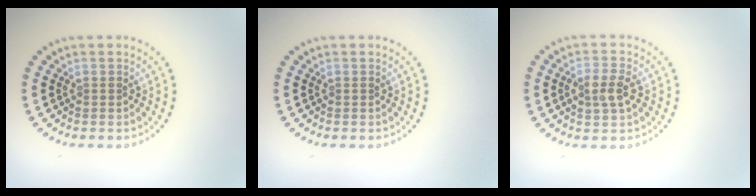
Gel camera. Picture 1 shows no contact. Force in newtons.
{"total": 0.0}
{"total": 2.5, "press": 2.4, "slide": 0.6}